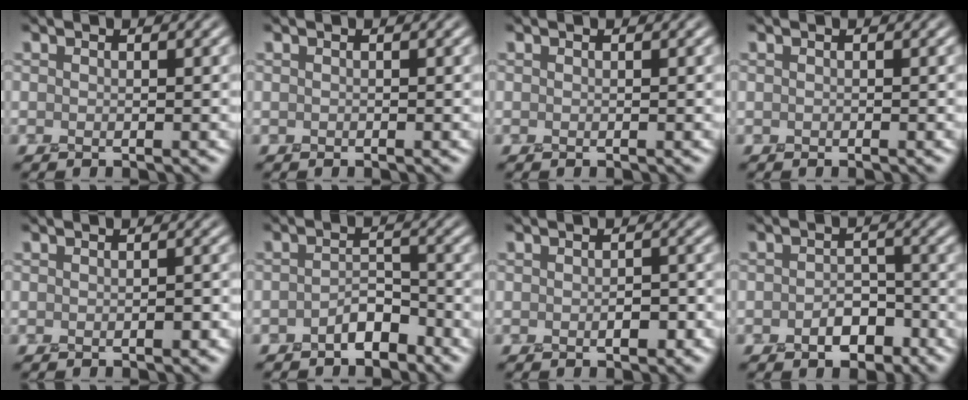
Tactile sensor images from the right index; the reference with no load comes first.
{"total": 0.0}
{"total": 0.0}
{"total": 0.0}
{"total": 1.2, "force": [-0.4, 0.4, 1.0], "torque": [-0.014, 0.005, -0.007]}
{"total": 2.2, "force": [-1.6, 1.0, 1.0], "torque": [-0.011, 0.018, -0.031]}
{"total": 2.1, "force": [-0.7, 1.1, 1.6], "torque": [-0.025, 0.003, -0.009]}
{"total": 3.0, "force": [-1.7, 1.9, 1.6], "torque": [-0.019, 0.009, -0.028]}